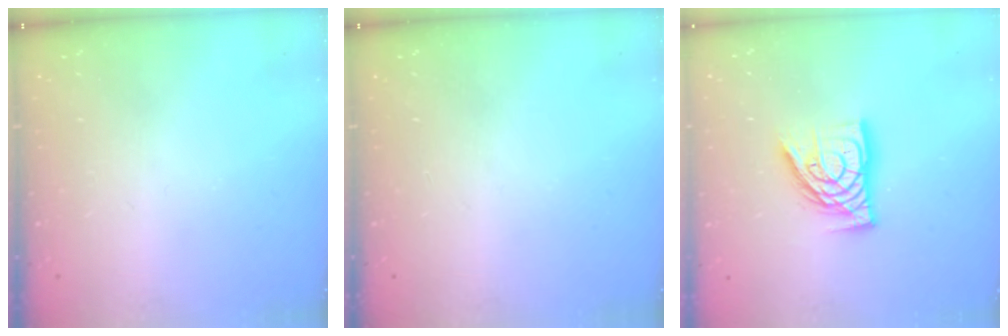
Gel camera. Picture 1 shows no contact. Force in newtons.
{"total": 0.0}
{"total": 12.9, "press": 12.8, "slide": 1.4}